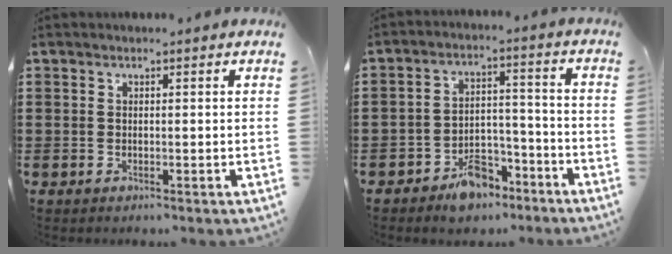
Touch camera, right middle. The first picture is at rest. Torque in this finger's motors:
{"motor_torque": [2.14, 0.00, 0.05, 0.02]}